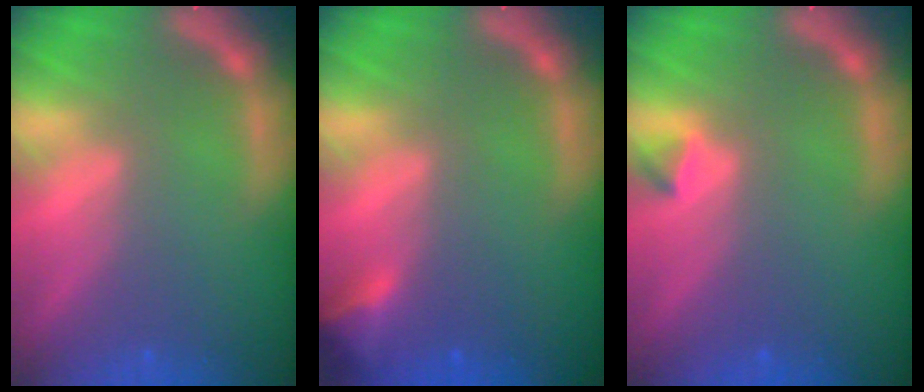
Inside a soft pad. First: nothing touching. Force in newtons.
{"total": 2.4}
{"total": 0.9}